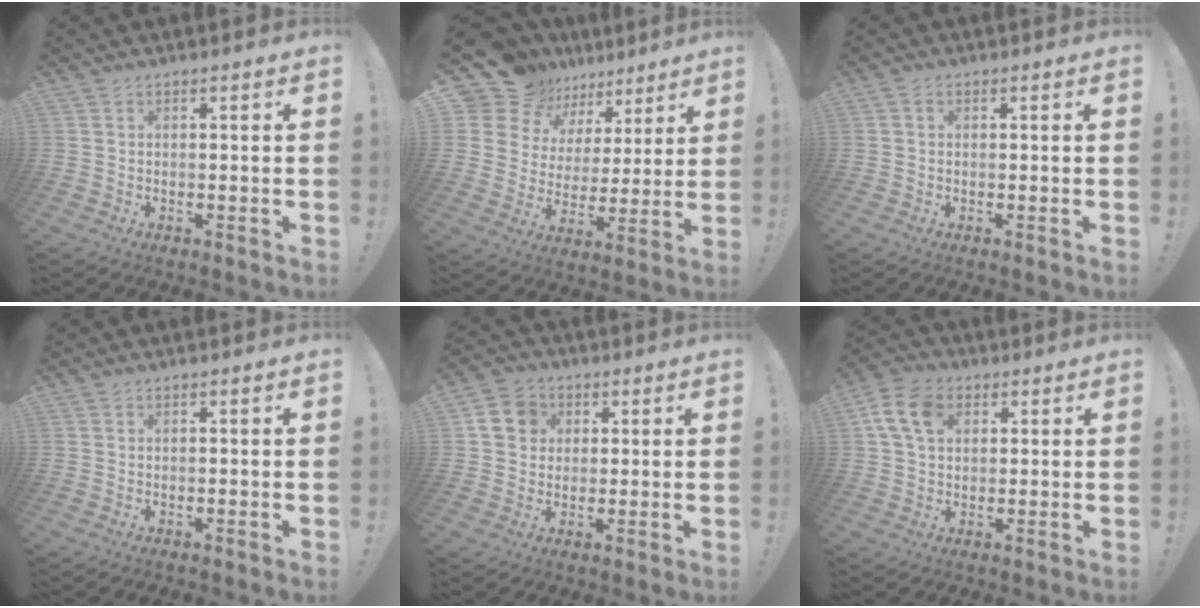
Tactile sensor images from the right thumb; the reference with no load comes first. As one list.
[{"total": 13.5, "force": [10.4, 8.1, 3.1], "torque": [-0.068, -0.076, 0.197]}, {"total": 0.9, "force": [0.1, 0.8, 0.5], "torque": [-0.014, 0.005, 0.002]}, {"total": 0.0}, {"total": 9.1, "force": [2.5, 7.9, 3.6], "torque": [-0.058, 0.001, 0.055]}, {"total": 10.3, "force": [3.2, 7.1, 6.8], "torque": [-0.129, 0.013, 0.066]}]